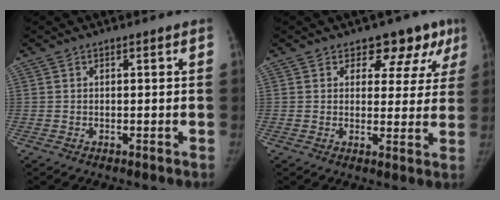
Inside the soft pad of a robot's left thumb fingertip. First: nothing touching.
{"total": 9.1, "force": [5.7, 5.9, 3.8], "torque": [0.005, -0.022, 0.055]}